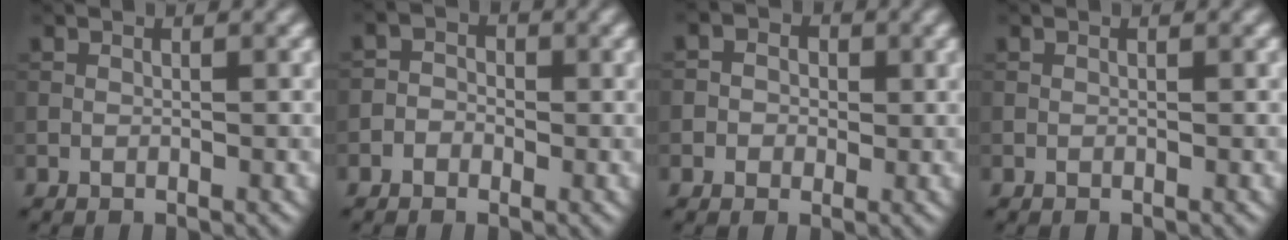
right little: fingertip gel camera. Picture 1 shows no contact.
{"total": 1.7, "force": [-0.7, 1.5, 0.5], "torque": [0.006, 0.008, -0.024]}
{"total": 3.5, "force": [0.7, 3.1, 1.3], "torque": [-0.002, 0.008, -0.013]}
{"total": 0.0}